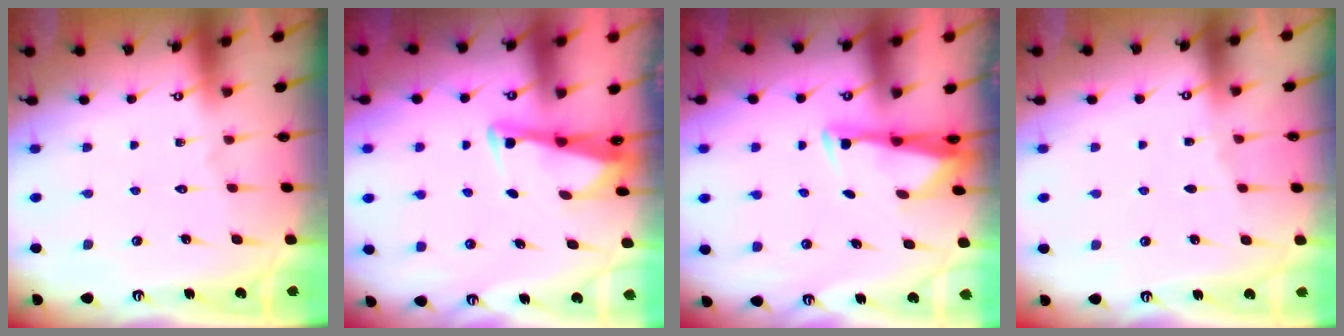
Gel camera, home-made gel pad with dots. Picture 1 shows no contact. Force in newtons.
{"total": 2.8, "press": 2.7, "slide": 0.4}
{"total": 2.9, "press": 2.7, "slide": 0.8}
{"total": 2.5, "press": 2.5, "slide": 0.4}